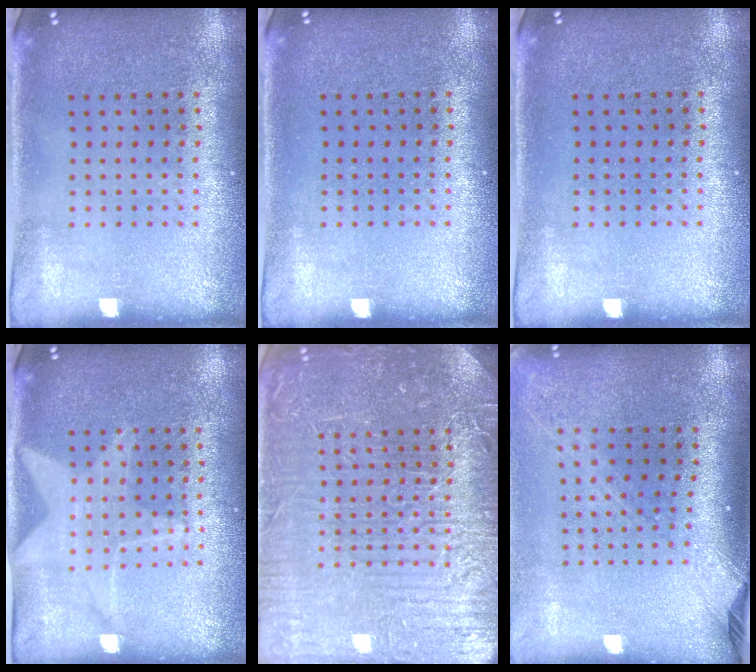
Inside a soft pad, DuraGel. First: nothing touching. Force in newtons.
{"total": 0.0}
{"total": 0.0}
{"total": 1.5, "press": 1.5, "slide": 0.3}
{"total": 5.5, "press": 5.5, "slide": 0.7}
{"total": 2.2, "press": 1.6, "slide": 1.5}